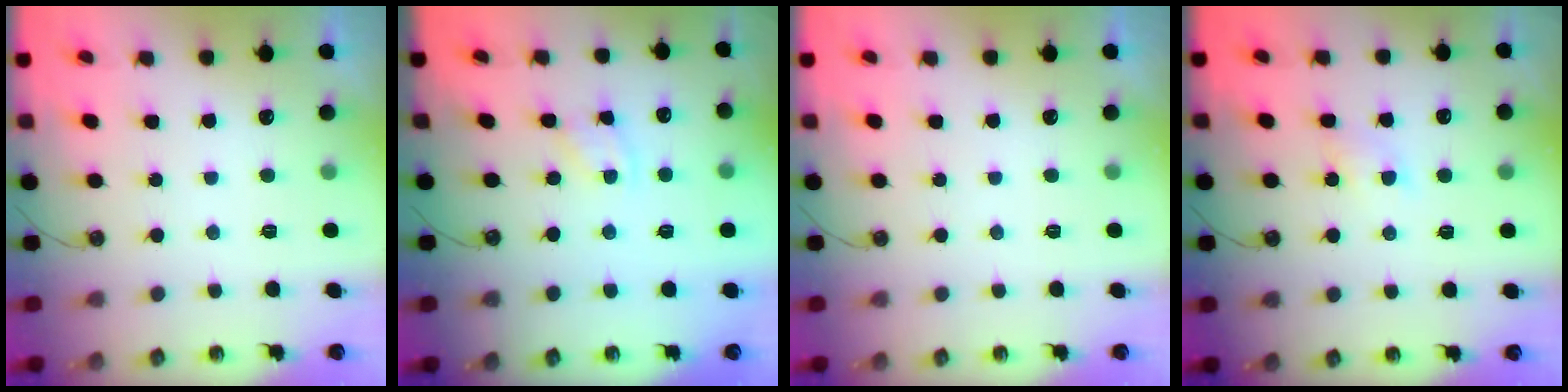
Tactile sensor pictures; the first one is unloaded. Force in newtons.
{"total": 2.8, "press": 2.8, "slide": 0.4}
{"total": 0.0}
{"total": 4.8, "press": 4.8, "slide": 0.6}